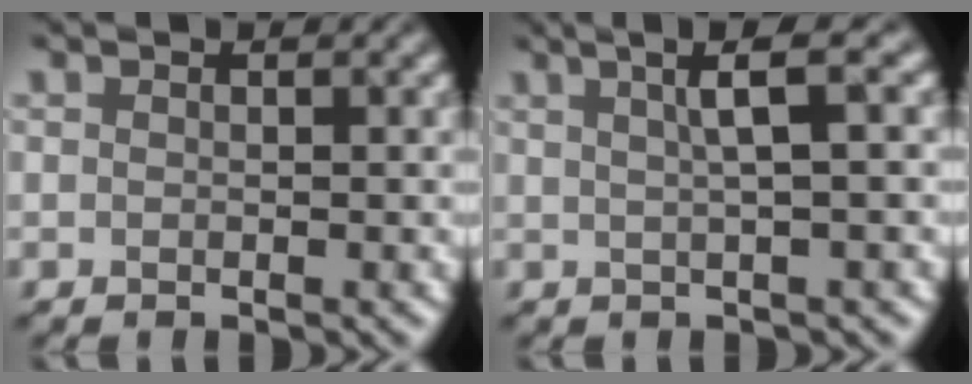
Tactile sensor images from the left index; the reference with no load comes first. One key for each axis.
{"total": 3.5, "fx": 0.9, "fy": 0.6, "fz": 3.3, "tx": -0.045, "ty": 0.010, "tz": 0.013}